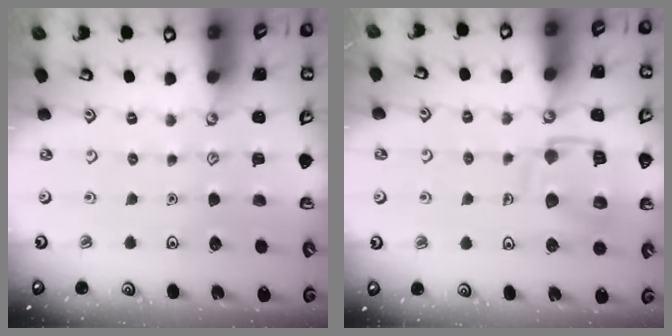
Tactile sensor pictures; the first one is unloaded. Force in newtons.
{"total": 13.0, "press": 13.0, "slide": 1.4}